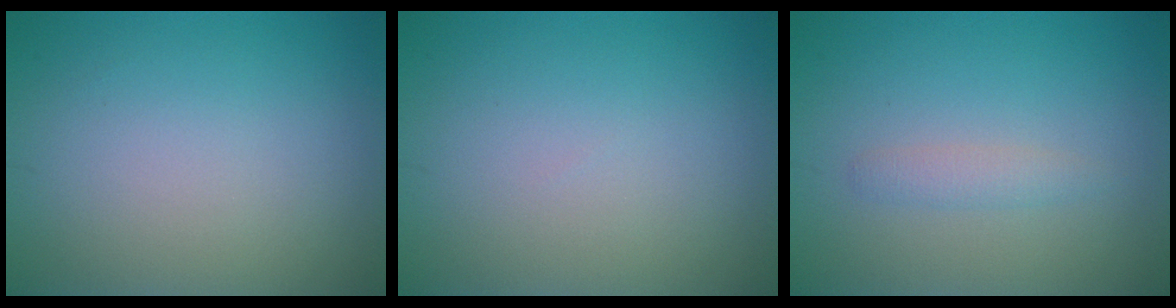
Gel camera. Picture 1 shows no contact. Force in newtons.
{"total": 0.0}
{"total": 1.3, "press": 1.3, "slide": 0.1}